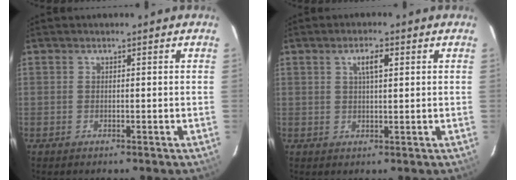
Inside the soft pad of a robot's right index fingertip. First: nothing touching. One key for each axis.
{"total": 3.4, "fx": 1.3, "fy": 0.9, "fz": 3.0, "tx": -0.054, "ty": 0.007, "tz": 0.022}